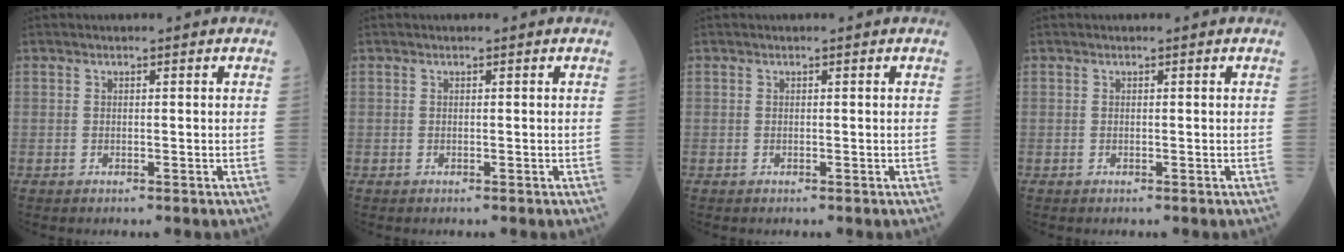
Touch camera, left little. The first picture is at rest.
{"total": 0.0}
{"total": 0.0}
{"total": 0.0}